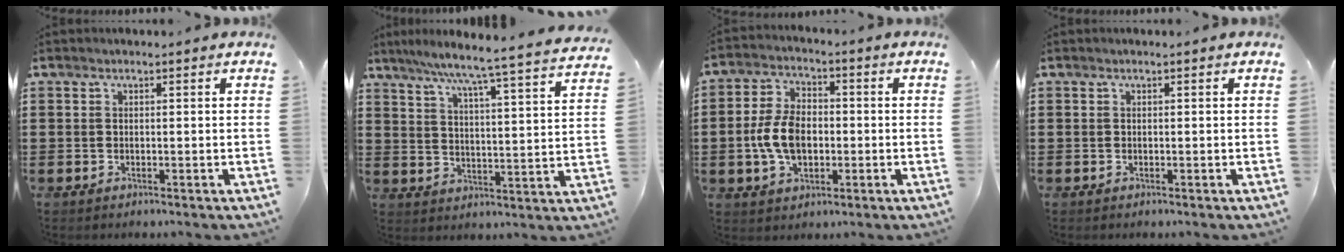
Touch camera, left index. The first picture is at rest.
{"total": 6.0, "force": [5.2, -1.1, 2.7], "torque": [-0.076, -0.046, 0.078]}
{"total": 8.1, "force": [-1.3, 5.1, 6.2], "torque": [-0.146, 0.006, -0.030]}
{"total": 0.0}